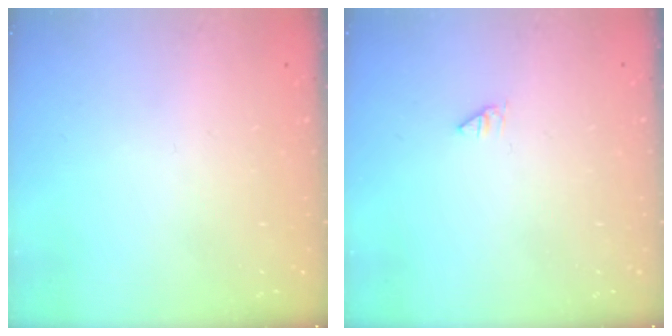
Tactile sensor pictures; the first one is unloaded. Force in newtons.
{"total": 0.0}